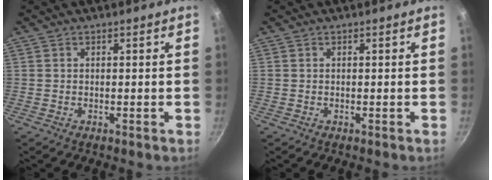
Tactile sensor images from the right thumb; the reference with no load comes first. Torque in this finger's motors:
{"motor_torque": [-0.01, 0.00, 0.17, 0.03, 0.00]}